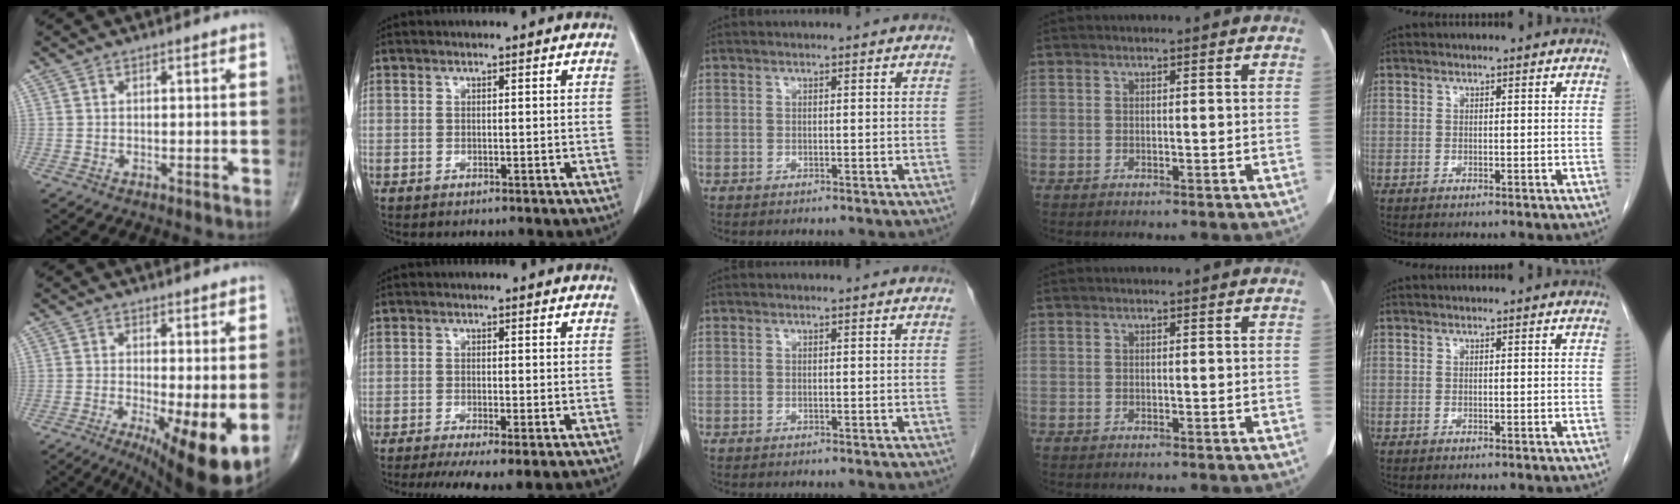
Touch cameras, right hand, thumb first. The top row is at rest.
{"thumb": {"total": 11.4, "force": [-2.6, 2.7, 10.8], "torque": [-0.165, -0.022, -0.033]}, "index": {"total": 7.5, "force": [-5.1, 1.1, 5.3], "torque": [-0.078, -0.019, -0.080]}}